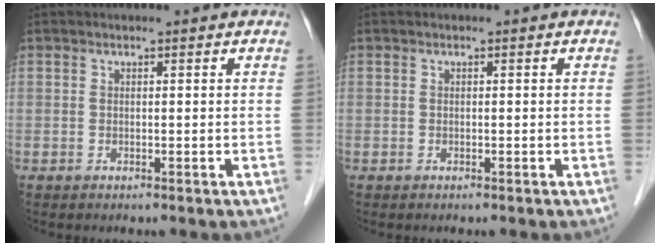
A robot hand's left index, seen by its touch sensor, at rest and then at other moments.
{"total": 0.0}